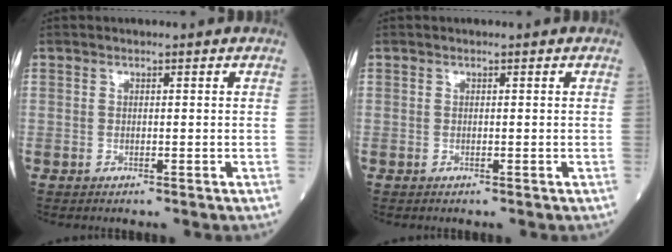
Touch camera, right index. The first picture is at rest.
{"total": 0.0}